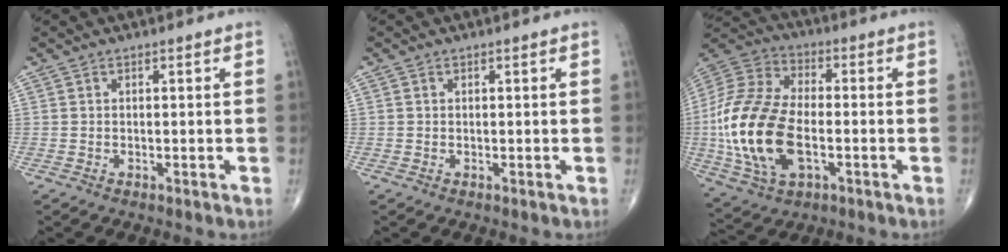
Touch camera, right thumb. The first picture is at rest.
{"total": 0.0}
{"total": 22.1, "force": [-3.5, 12.3, 18.0], "torque": [-0.390, 0.007, -0.062]}